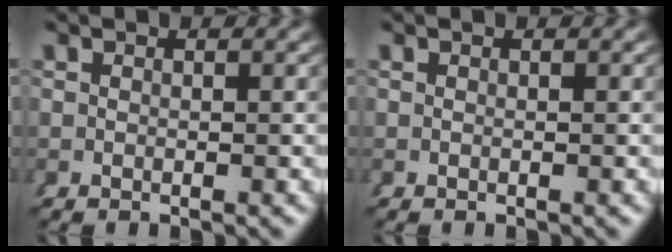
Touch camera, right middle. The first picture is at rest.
{"total": 0.0}